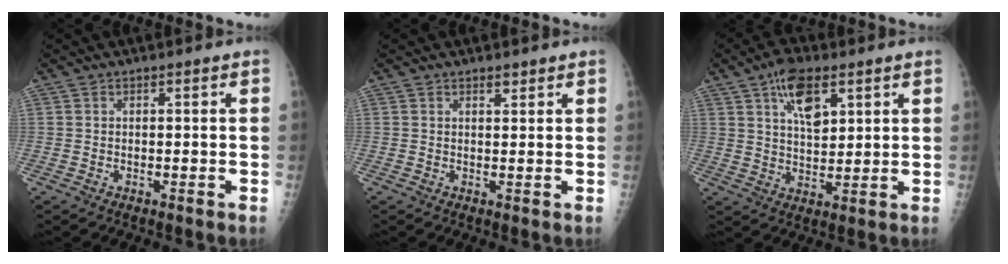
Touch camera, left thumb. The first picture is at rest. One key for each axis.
{"total": 1.2, "fx": 1.0, "fy": 0.5, "fz": 0.3, "tx": 0.003, "ty": -0.007, "tz": 0.015}
{"total": 9.2, "fx": 4.6, "fy": 4.5, "fz": 6.6, "tx": -0.094, "ty": -0.020, "tz": 0.081}